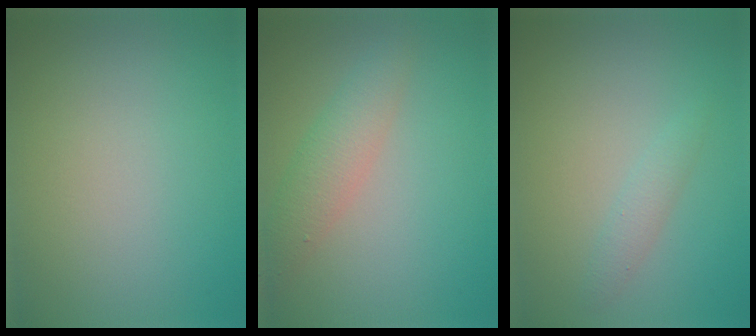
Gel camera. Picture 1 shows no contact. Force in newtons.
{"total": 3.0, "press": 3.0, "slide": 0.1}
{"total": 1.4, "press": 1.4, "slide": 0.0}